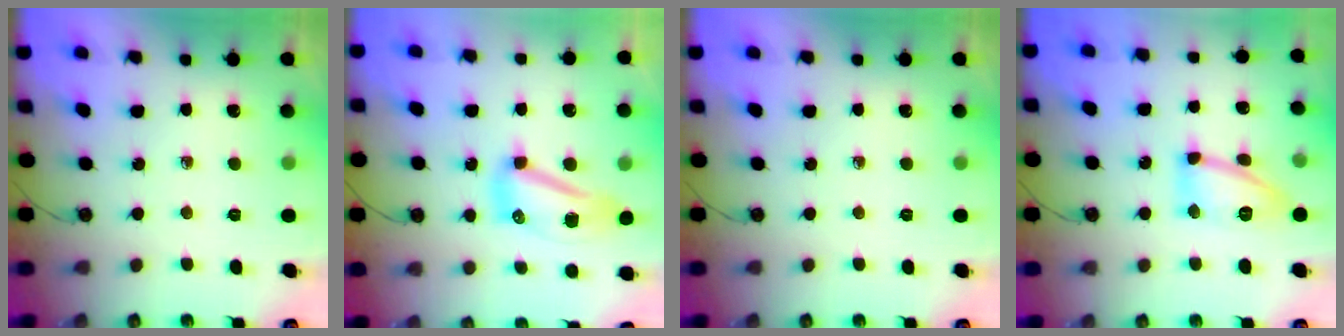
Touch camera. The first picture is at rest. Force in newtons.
{"total": 11.1, "press": 11.1, "slide": 0.7}
{"total": 0.0}
{"total": 13.4, "press": 13.3, "slide": 1.0}